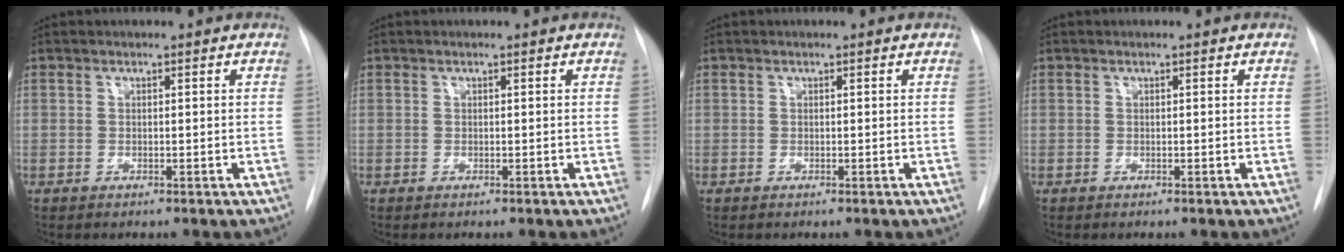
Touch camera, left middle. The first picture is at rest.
{"total": 0.0}
{"total": 0.0}
{"total": 0.0}